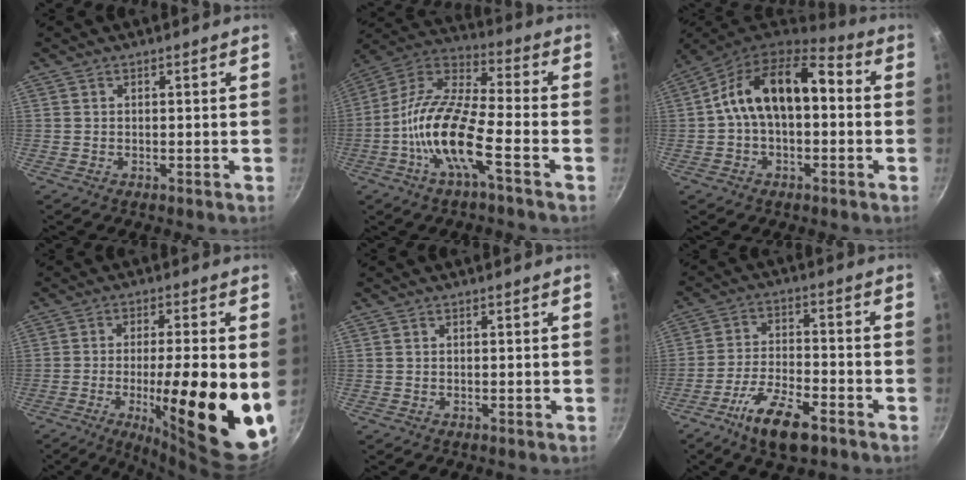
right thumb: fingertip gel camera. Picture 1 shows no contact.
{"total": 15.7, "force": [-5.5, 4.5, 14.0], "torque": [-0.269, 0.044, -0.127]}
{"total": 15.1, "force": [0.7, 9.1, 12.1], "torque": [-0.176, 0.047, -0.006]}
{"total": 20.8, "force": [-3.6, 5.1, 19.9], "torque": [-0.277, -0.009, -0.053]}
{"total": 0.0}
{"total": 11.3, "force": [-6.8, 4.1, 8.1], "torque": [-0.147, 0.035, -0.127]}